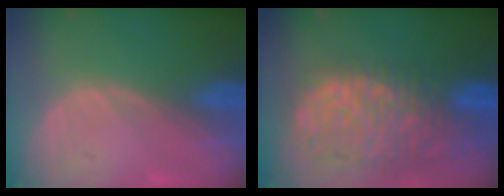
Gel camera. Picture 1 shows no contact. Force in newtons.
{"total": 12.9, "press": 10.6, "slide": 7.2}